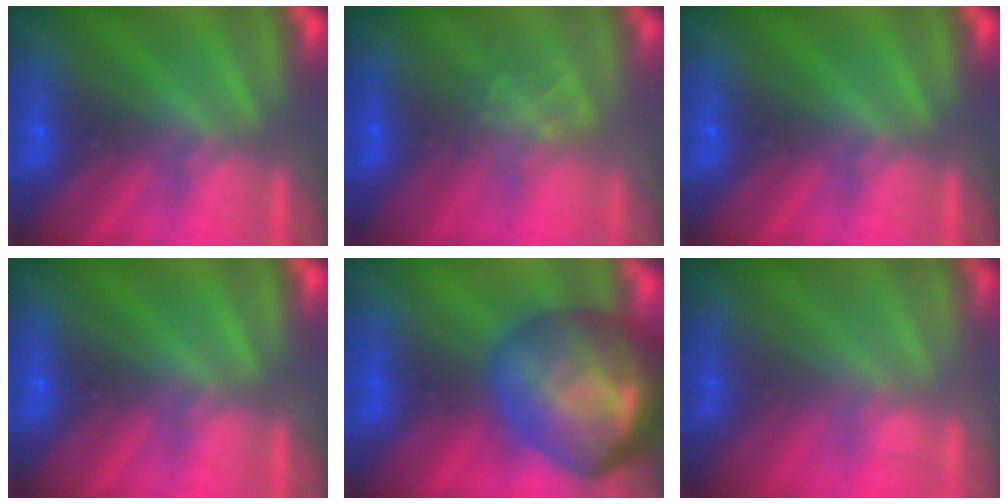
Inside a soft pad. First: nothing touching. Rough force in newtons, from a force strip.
{"total": 1.3}
{"total": 0.0}
{"total": 0.0}
{"total": 6.7}
{"total": 2.3}